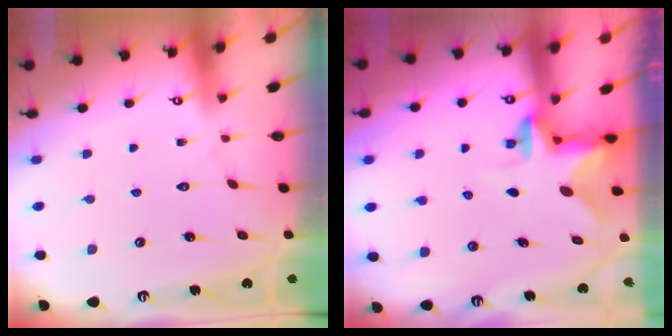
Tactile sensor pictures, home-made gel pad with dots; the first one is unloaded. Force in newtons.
{"total": 2.5, "press": 2.5, "slide": 0.4}